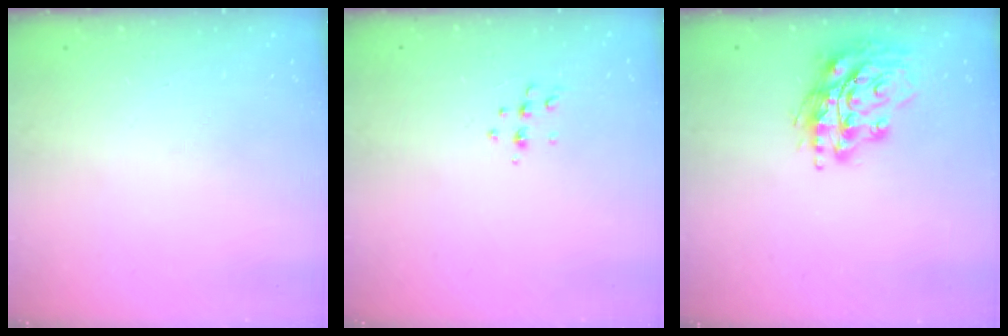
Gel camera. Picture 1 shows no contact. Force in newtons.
{"total": 4.9, "press": 4.8, "slide": 1.1}
{"total": 16.9, "press": 16.7, "slide": 2.3}